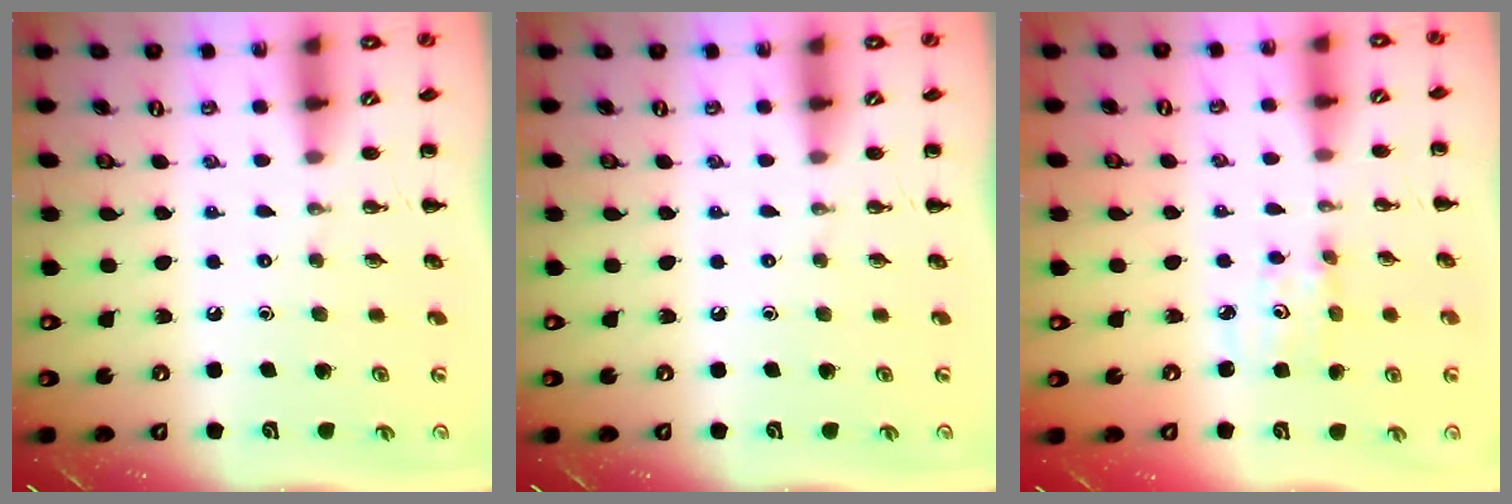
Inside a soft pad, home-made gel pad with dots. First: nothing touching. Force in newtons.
{"total": 0.0}
{"total": 2.6, "press": 2.6, "slide": 0.3}